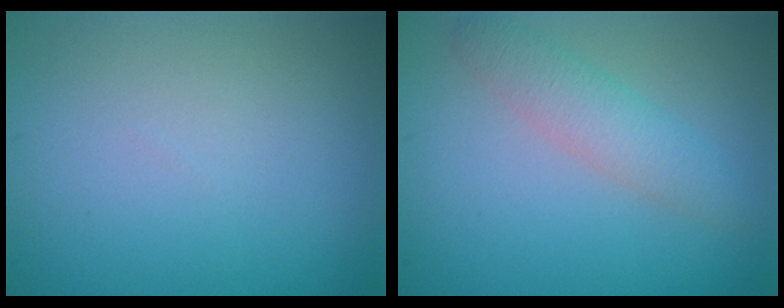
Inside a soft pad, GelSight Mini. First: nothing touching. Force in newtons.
{"total": 2.7, "press": 2.7, "slide": 0.1}